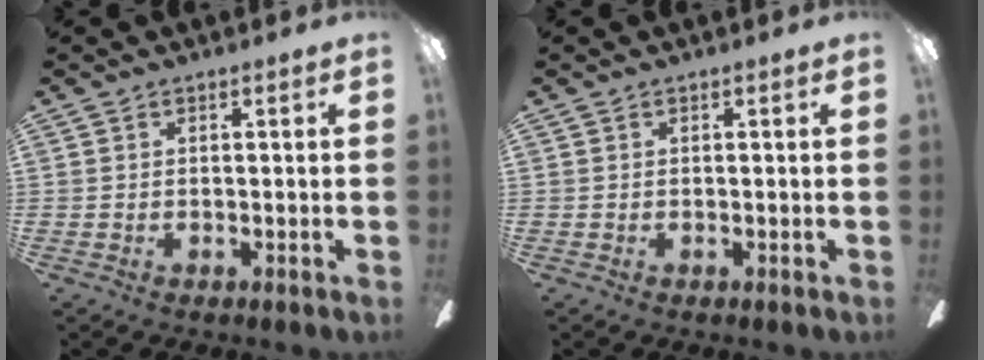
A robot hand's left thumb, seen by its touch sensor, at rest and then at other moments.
{"total": 0.0}